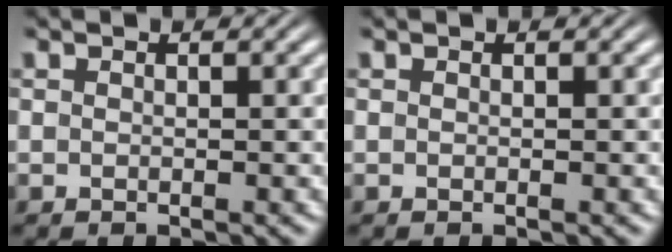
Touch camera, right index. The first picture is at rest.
{"total": 0.0}